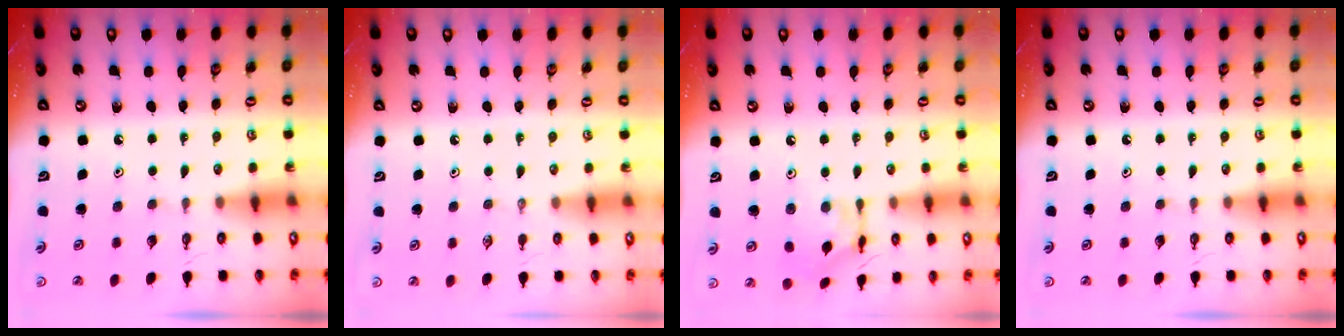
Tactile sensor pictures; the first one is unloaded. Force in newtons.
{"total": 0.0}
{"total": 10.6, "press": 10.6, "slide": 0.7}
{"total": 0.0}